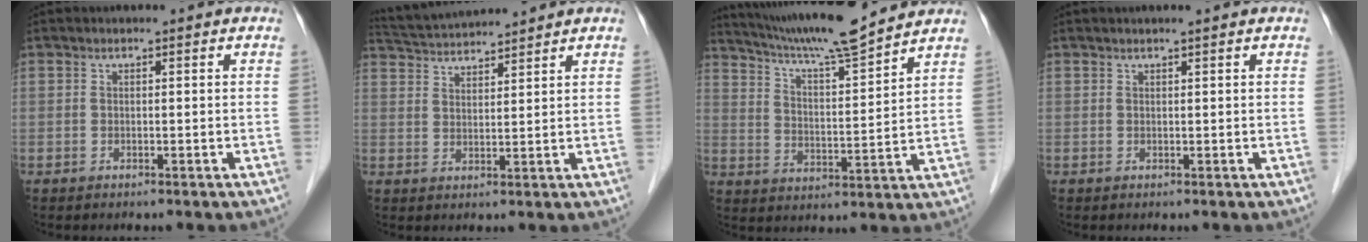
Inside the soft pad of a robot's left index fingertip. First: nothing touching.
{"total": 7.8, "force": [7.6, -0.5, 1.7], "torque": [-0.042, 0.025, 0.133]}
{"total": 14.1, "force": [12.9, -0.3, 5.9], "torque": [-0.110, 0.002, 0.207]}
{"total": 1.1, "force": [0.9, -0.2, 0.7], "torque": [-0.010, 0.005, 0.017]}